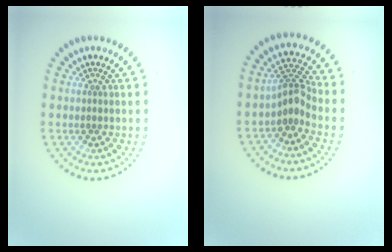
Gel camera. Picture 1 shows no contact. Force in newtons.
{"total": 2.8, "press": 2.1, "slide": 1.8}